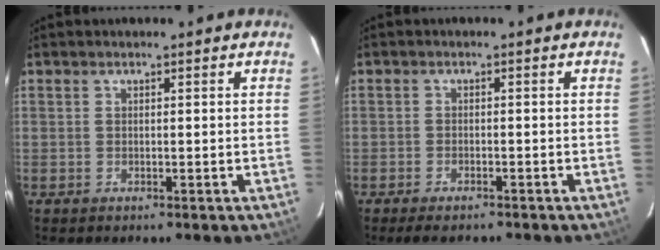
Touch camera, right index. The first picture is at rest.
{"total": 4.5, "force": [-3.8, 1.3, 2.0], "torque": [-0.048, -0.013, -0.062]}